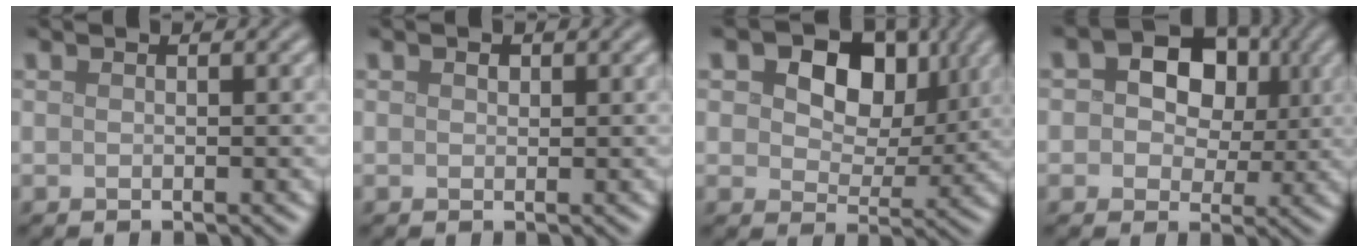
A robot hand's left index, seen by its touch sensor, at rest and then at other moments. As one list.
[{"total": 0.6, "force": [0.3, 0.4, 0.3], "torque": [-0.003, -0.001, 0.002]}, {"total": 8.6, "force": [3.3, 5.6, 5.6], "torque": [-0.086, 0.008, 0.032]}, {"total": 9.4, "force": [2.7, 7.2, 5.4], "torque": [-0.052, 0.042, 0.011]}]